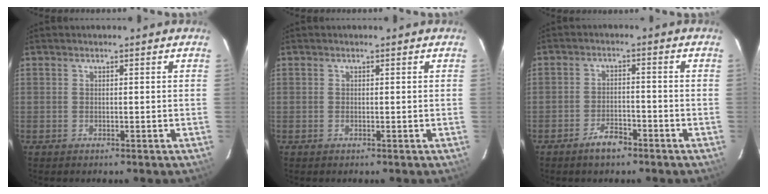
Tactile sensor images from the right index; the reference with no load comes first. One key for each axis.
{"total": 0.0}
{"total": 4.0, "fx": -2.9, "fy": 1.4, "fz": 2.3, "tx": -0.043, "ty": 0.003, "tz": -0.050}